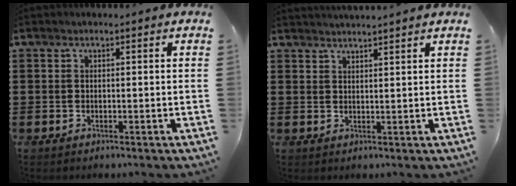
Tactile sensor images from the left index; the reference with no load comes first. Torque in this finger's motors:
{"motor_torque": [-0.05, 0.09, -0.43, 0.01]}